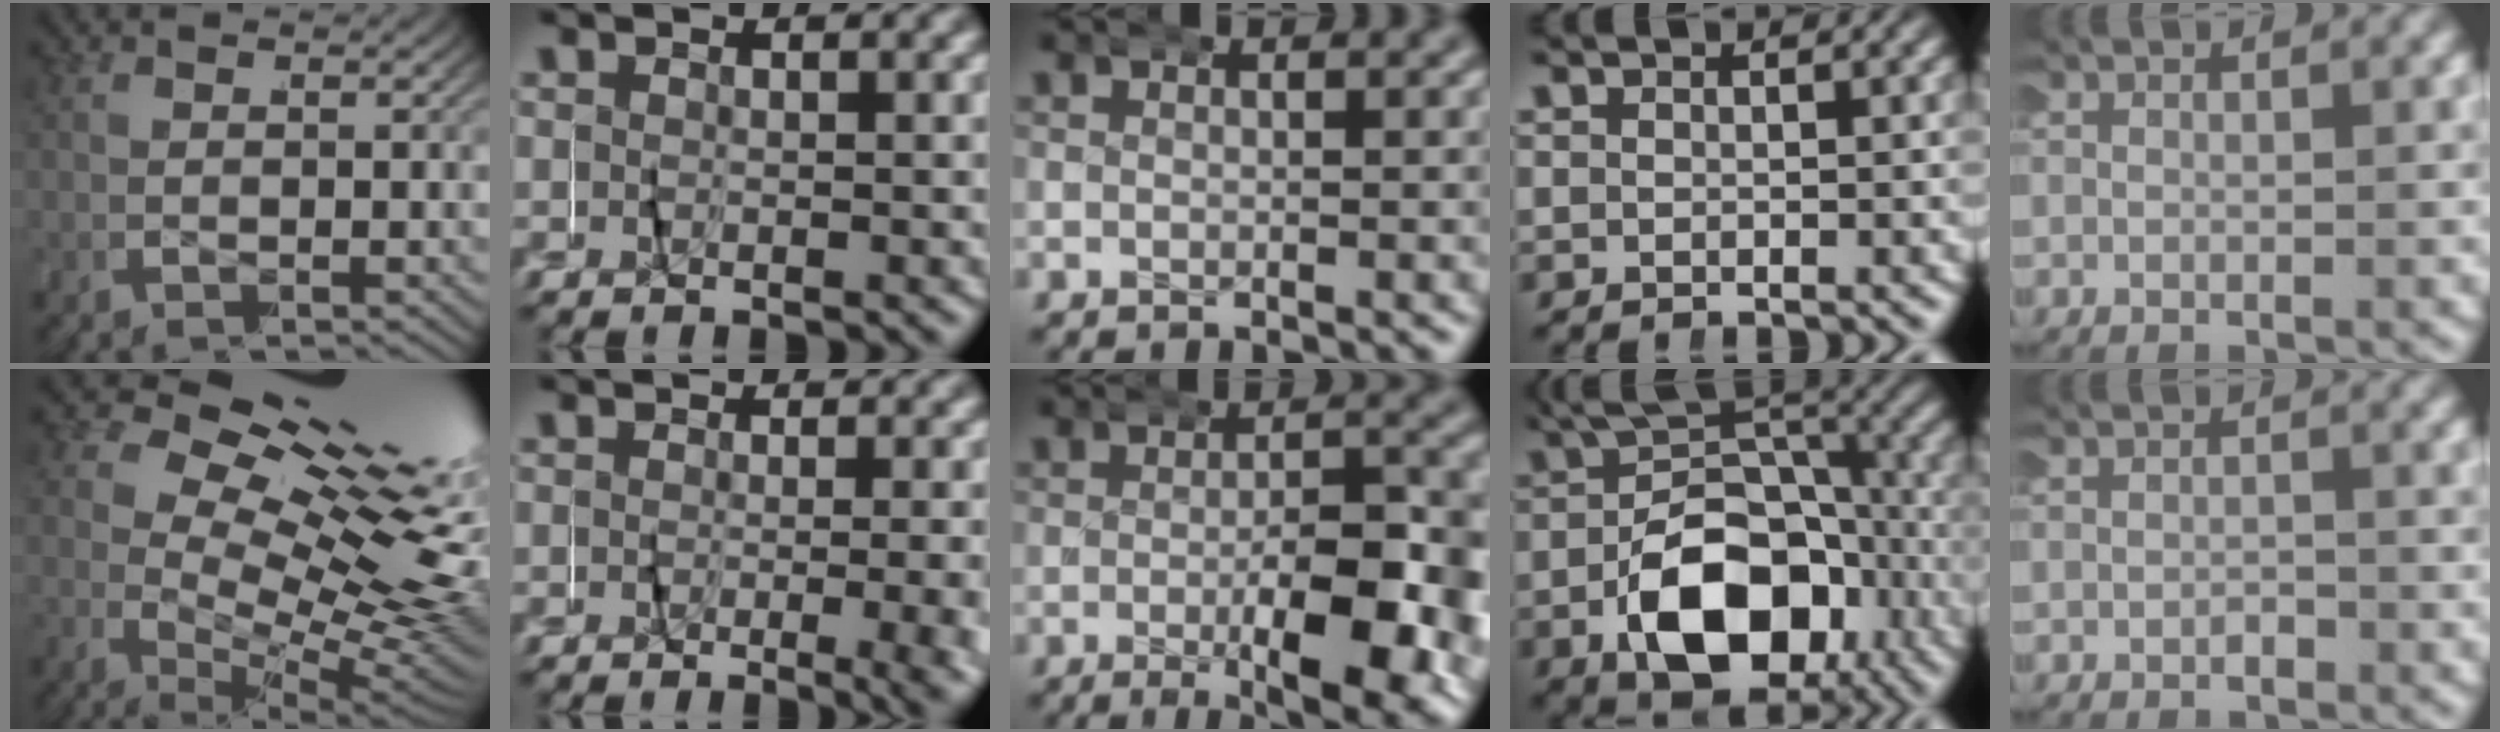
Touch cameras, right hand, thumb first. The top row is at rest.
{"thumb": {"total": 19.3, "force": [0.8, 11.7, 15.3], "torque": [-0.238, -0.033, 0.020]}, "index": {"total": 3.6, "force": [-1.2, -0.1, 3.4], "torque": [-0.040, -0.012, -0.012]}, "middle": {"total": 11.0, "force": [-2.5, 4.3, 9.9], "torque": [-0.129, -0.024, -0.027]}, "ring": {"total": 13.6, "force": [-3.8, 8.3, 10.1], "torque": [-0.162, -0.031, -0.045]}, "little": {"total": 0.6, "force": [-0.6, 0.2, -0.1], "torque": [-0.003, -0.003, -0.007]}}